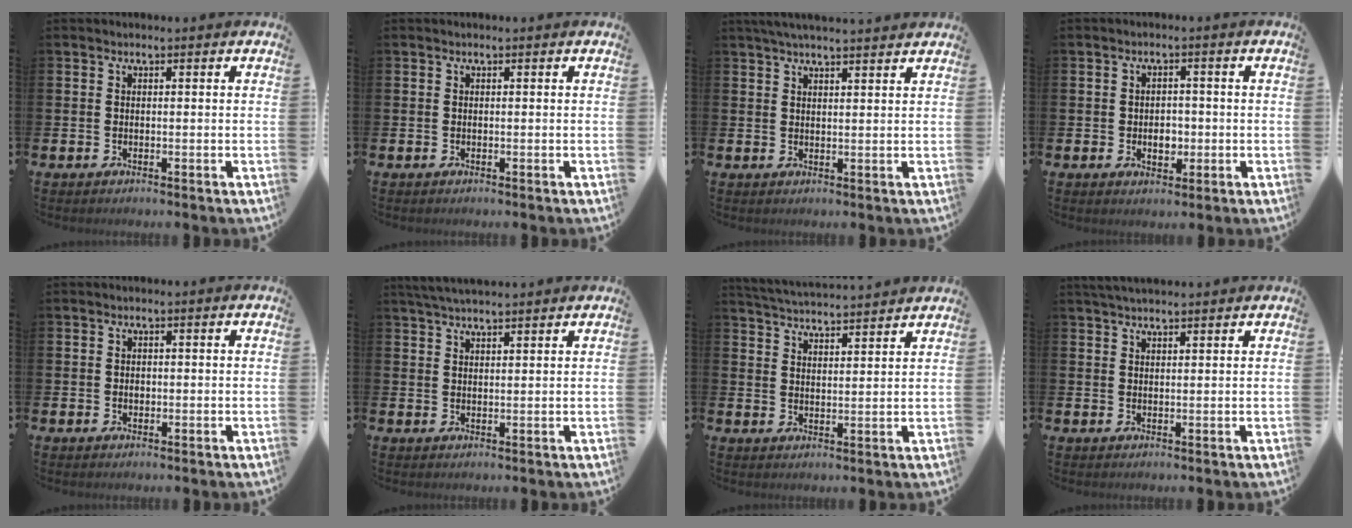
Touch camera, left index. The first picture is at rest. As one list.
[{"total": 0.0}, {"total": 3.6, "force": [3.4, 0.0, 1.2], "torque": [-0.026, -0.009, 0.061]}, {"total": 2.5, "force": [-0.4, 2.0, 1.5], "torque": [-0.009, -0.004, -0.015]}, {"total": 0.8, "force": [0.0, 0.7, 0.5], "torque": [0.004, 0.000, -0.004]}, {"total": 3.6, "force": [3.4, 0.3, 1.2], "torque": [-0.025, -0.010, 0.063]}, {"total": 4.5, "force": [4.5, -0.1, 0.1], "torque": [-0.025, -0.029, 0.082]}, {"total": 2.6, "force": [2.5, 0.3, 0.8], "torque": [-0.015, -0.004, 0.045]}]